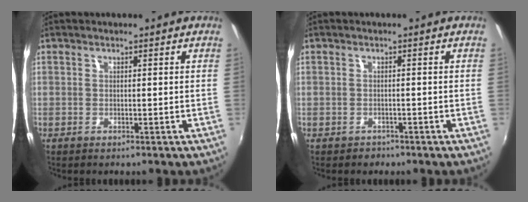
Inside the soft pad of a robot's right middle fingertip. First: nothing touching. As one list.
[{"total": 1.5, "force": [-1.1, 1.1, 0.0], "torque": [-0.004, 0.001, -0.015]}]